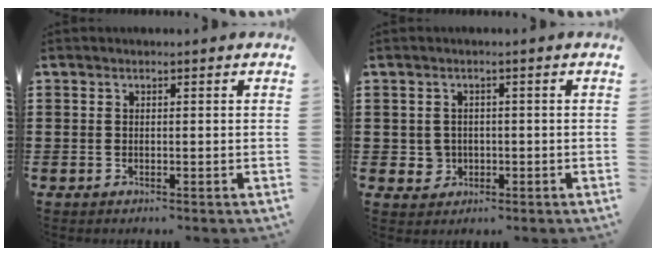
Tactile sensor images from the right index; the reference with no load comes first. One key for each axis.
{"total": 2.2, "fx": -0.3, "fy": 2.1, "fz": 0.4, "tx": -0.016, "ty": 0.006, "tz": -0.009}